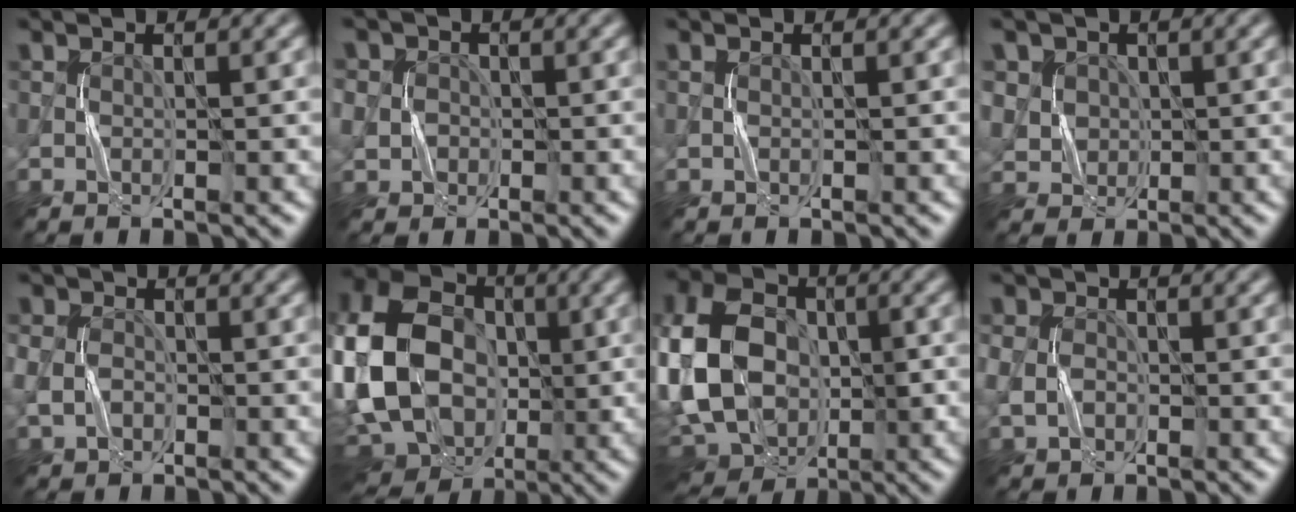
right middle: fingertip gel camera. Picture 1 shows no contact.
{"total": 2.9, "force": [0.0, 2.7, 0.9], "torque": [-0.008, 0.010, -0.010]}
{"total": 0.0}
{"total": 4.0, "force": [1.5, 3.6, 0.9], "torque": [-0.028, 0.018, 0.023]}
{"total": 2.3, "force": [-0.4, 2.0, 1.1], "torque": [-0.024, -0.001, -0.010]}
{"total": 18.3, "force": [-1.7, 13.9, 11.8], "torque": [-0.250, 0.025, -0.056]}
{"total": 15.4, "force": [-1.8, 11.1, 10.5], "torque": [-0.213, 0.005, -0.027]}
{"total": 2.5, "force": [-0.3, 2.2, 1.2], "torque": [-0.022, -0.002, -0.007]}